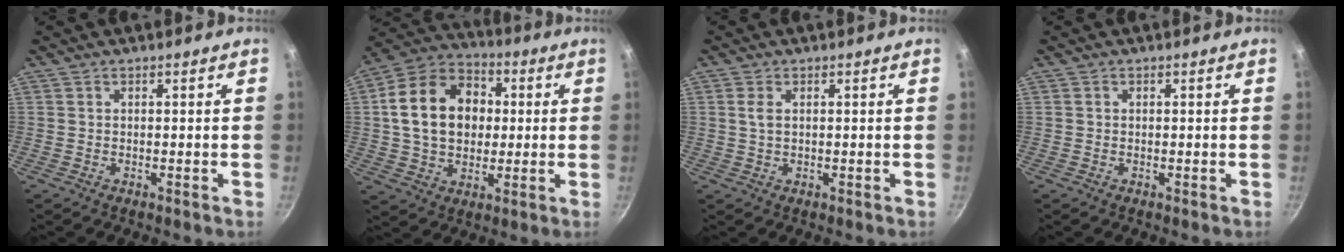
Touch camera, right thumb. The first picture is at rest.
{"total": 17.6, "force": [2.0, 13.4, 11.2], "torque": [-0.166, 0.025, 0.026]}
{"total": 2.1, "force": [0.5, 1.2, 1.7], "torque": [-0.034, 0.001, 0.011]}
{"total": 0.0}